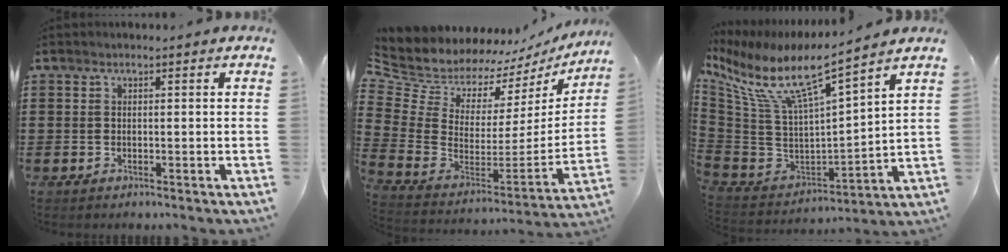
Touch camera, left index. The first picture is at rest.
{"total": 7.8, "force": [6.9, 3.6, 1.2], "torque": [-0.083, -0.063, 0.119]}
{"total": 8.7, "force": [5.8, 1.4, 6.3], "torque": [-0.154, -0.056, 0.091]}